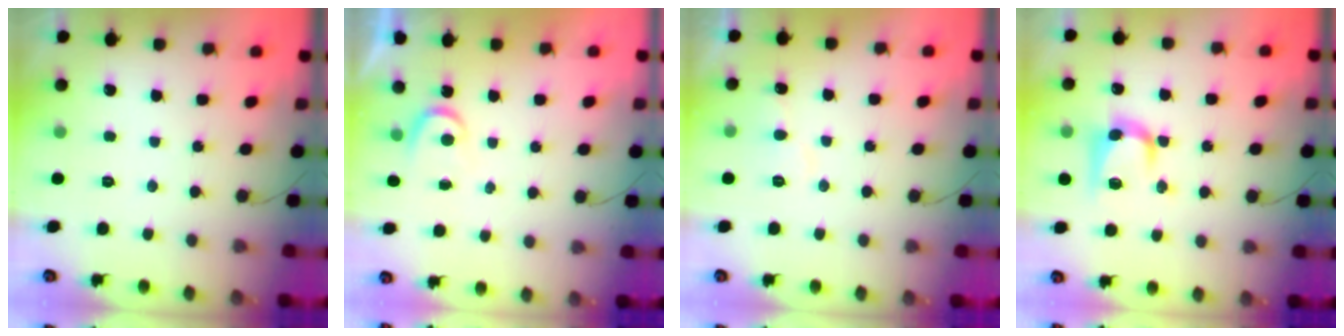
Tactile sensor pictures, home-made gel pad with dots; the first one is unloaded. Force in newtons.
{"total": 3.4, "press": 3.4, "slide": 0.4}
{"total": 6.0, "press": 6.0, "slide": 0.2}
{"total": 10.3, "press": 10.3, "slide": 0.6}